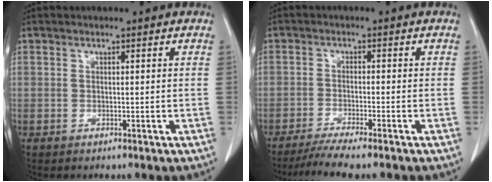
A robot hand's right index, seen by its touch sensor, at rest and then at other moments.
{"total": 5.8, "force": [-4.8, -0.6, 3.1], "torque": [-0.048, -0.017, -0.083]}